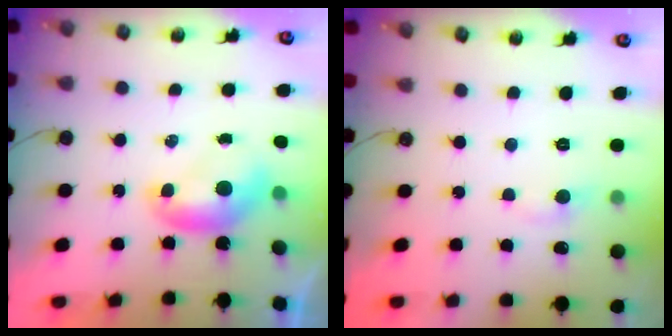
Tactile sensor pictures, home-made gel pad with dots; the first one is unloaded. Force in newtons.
{"total": 1.2, "press": 0.9, "slide": 0.8}